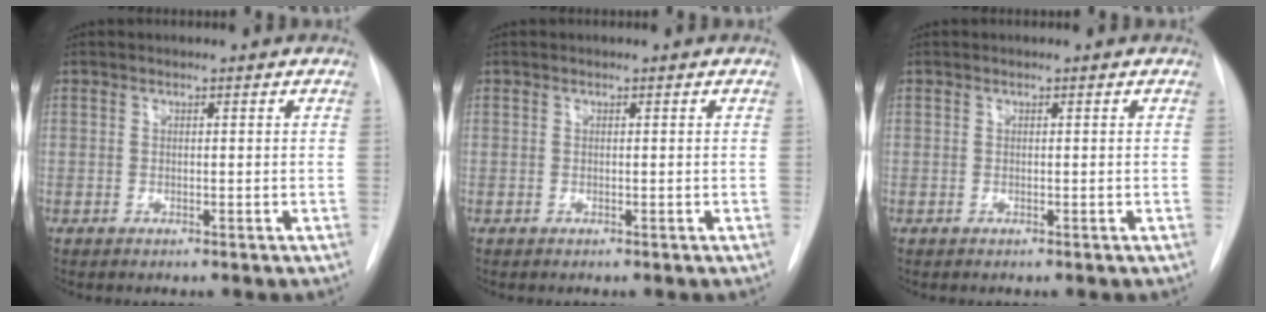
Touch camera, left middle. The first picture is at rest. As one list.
[{"total": 0.0}, {"total": 0.0}]